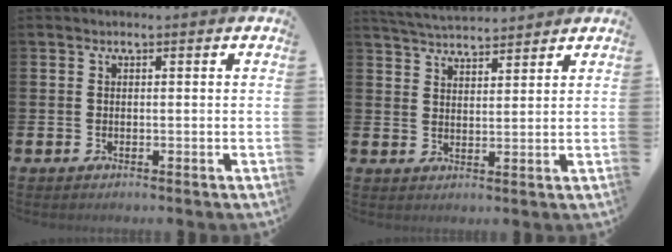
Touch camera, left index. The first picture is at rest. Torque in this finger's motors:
{"motor_torque": [0.68, -0.68, 0.12, 0.11]}